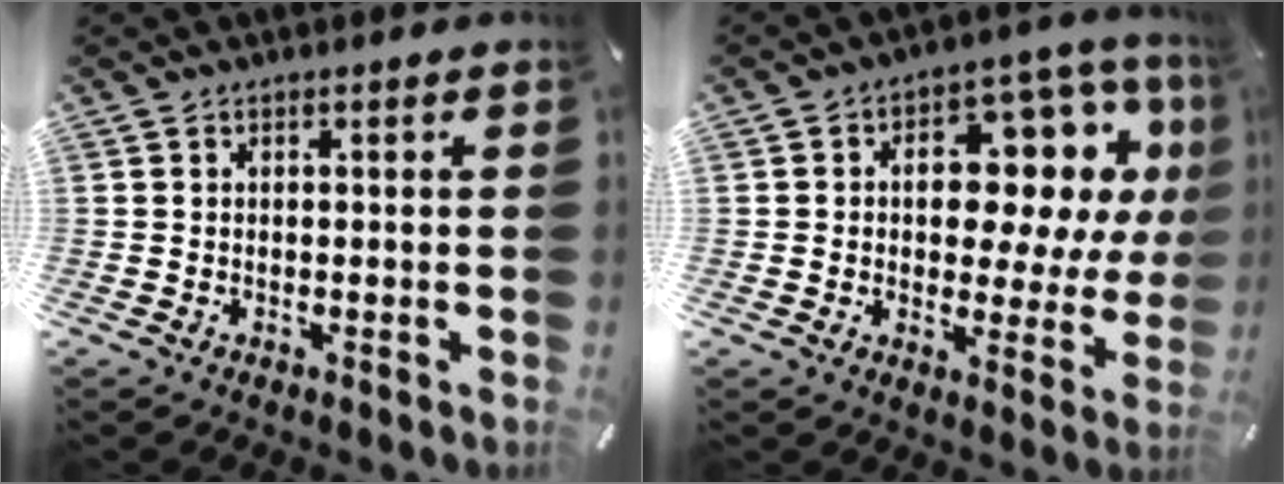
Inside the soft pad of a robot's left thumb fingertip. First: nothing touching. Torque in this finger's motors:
{"motor_torque": [2.51, 2.50, 1.40, -1.23, 0.43]}